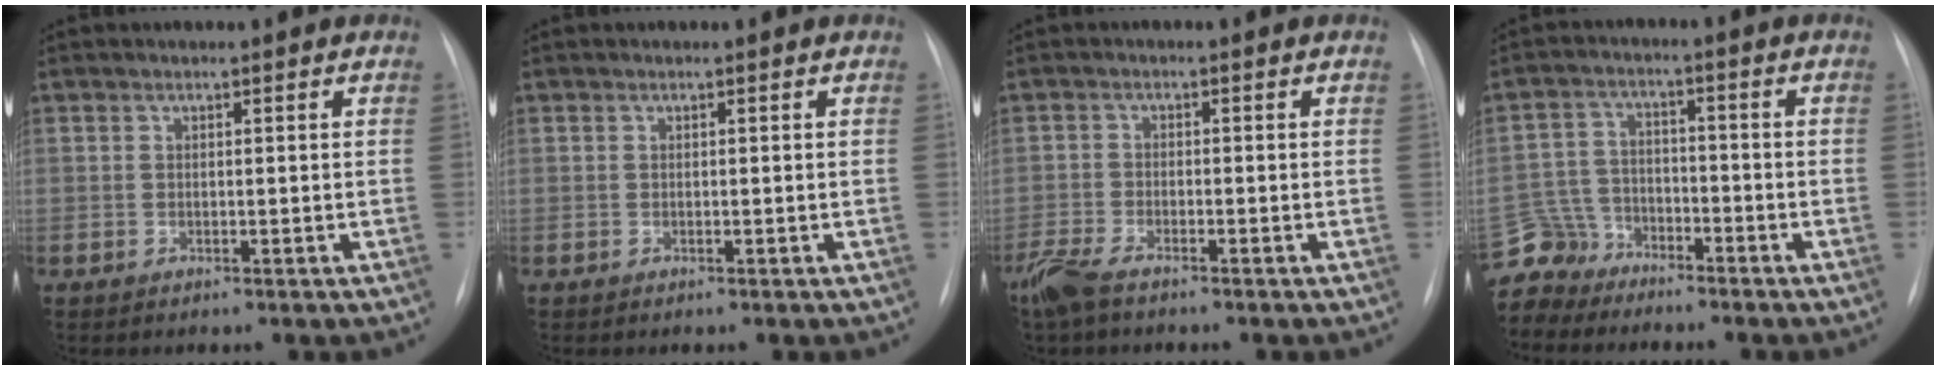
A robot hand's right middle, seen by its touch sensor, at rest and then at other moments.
{"total": 0.0}
{"total": 4.5, "force": [-3.7, 0.9, 2.4], "torque": [-0.059, -0.013, -0.074]}
{"total": 6.8, "force": [-6.0, 3.0, -1.1], "torque": [0.020, 0.011, -0.122]}